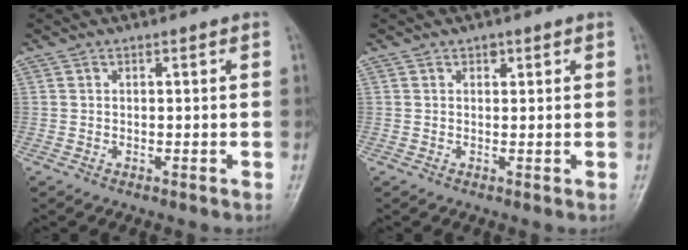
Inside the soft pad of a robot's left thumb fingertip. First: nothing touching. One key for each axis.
{"total": 1.1, "fx": 0.6, "fy": 0.8, "fz": 0.5, "tx": 0.003, "ty": 0.001, "tz": 0.005}